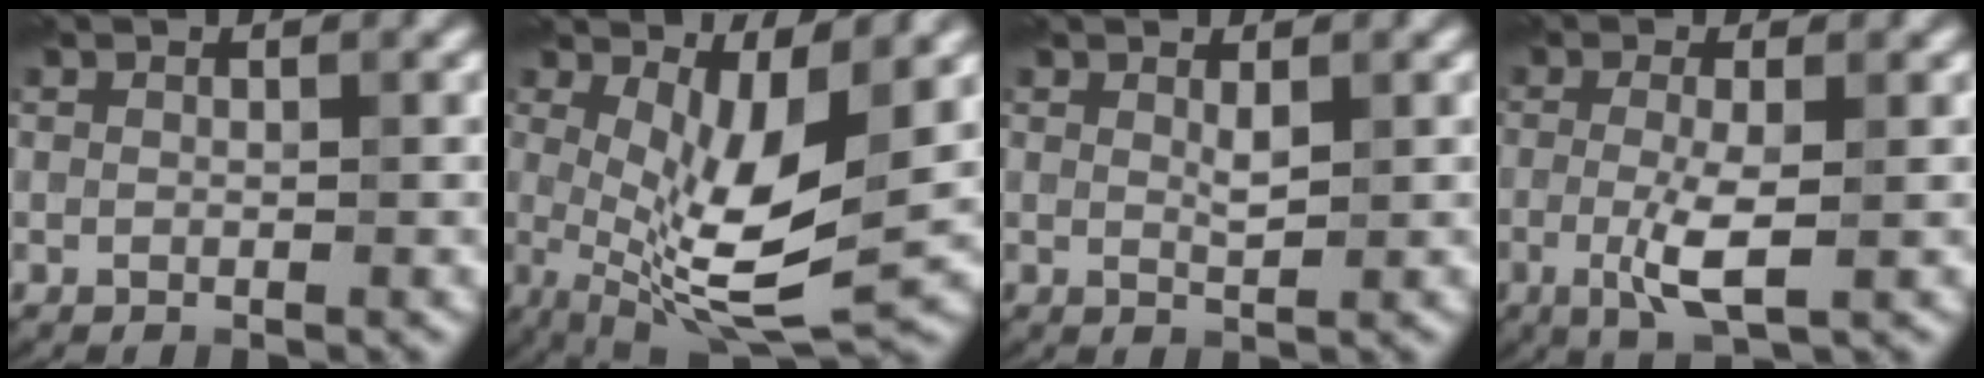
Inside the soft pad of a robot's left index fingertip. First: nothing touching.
{"total": 8.8, "force": [0.8, 2.6, 8.4], "torque": [-0.149, -0.014, 0.017]}
{"total": 1.1, "force": [0.5, 0.1, 1.0], "torque": [-0.021, -0.002, 0.010]}
{"total": 3.9, "force": [-0.8, 0.7, 3.8], "torque": [-0.079, -0.009, -0.018]}